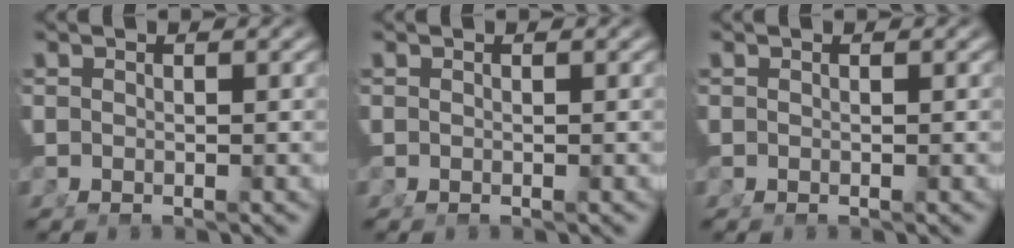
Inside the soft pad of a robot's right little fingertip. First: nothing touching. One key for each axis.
{"total": 0.0}
{"total": 0.0}